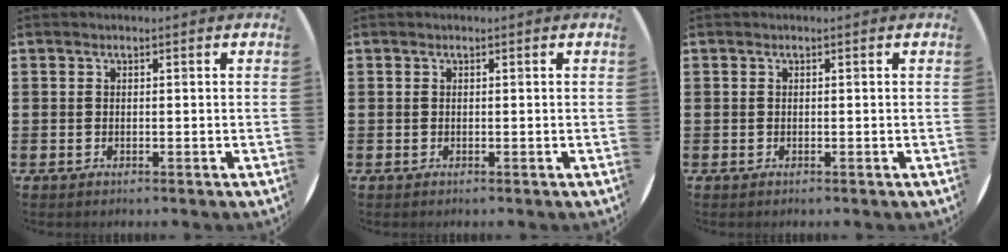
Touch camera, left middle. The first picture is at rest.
{"total": 0.0}
{"total": 0.0}